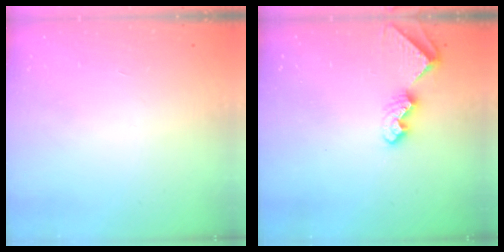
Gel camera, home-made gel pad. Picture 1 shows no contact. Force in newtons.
{"total": 7.9, "press": 7.9, "slide": 0.6}